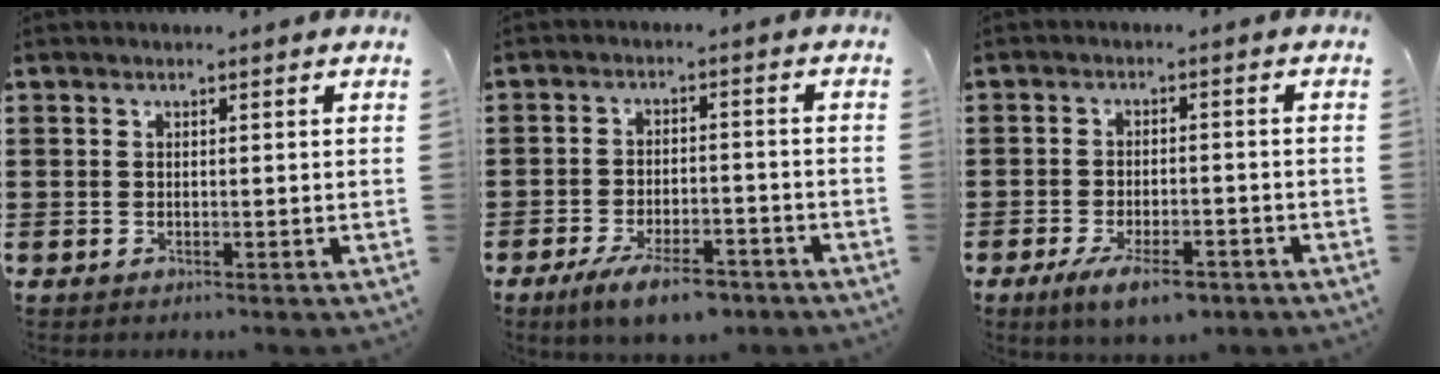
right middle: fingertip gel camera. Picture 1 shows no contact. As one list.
[{"total": 6.6, "force": [-5.0, 1.6, 4.0], "torque": [-0.074, 0.001, -0.089]}, {"total": 5.4, "force": [-3.7, 1.5, 3.6], "torque": [-0.069, -0.001, -0.068]}]